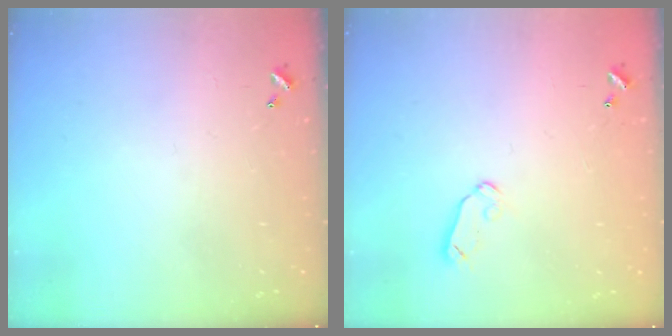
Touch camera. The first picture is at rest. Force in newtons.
{"total": 6.4, "press": 6.3, "slide": 1.0}